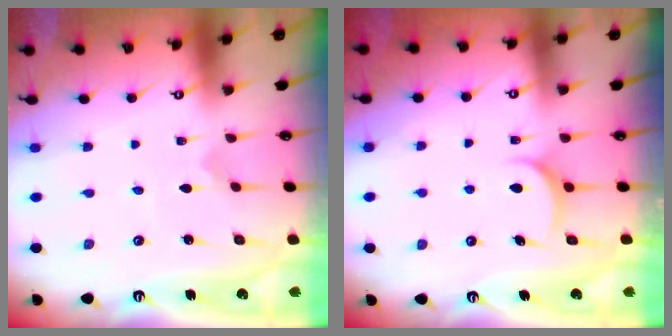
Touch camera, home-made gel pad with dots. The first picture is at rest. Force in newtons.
{"total": 4.9, "press": 4.9, "slide": 0.1}